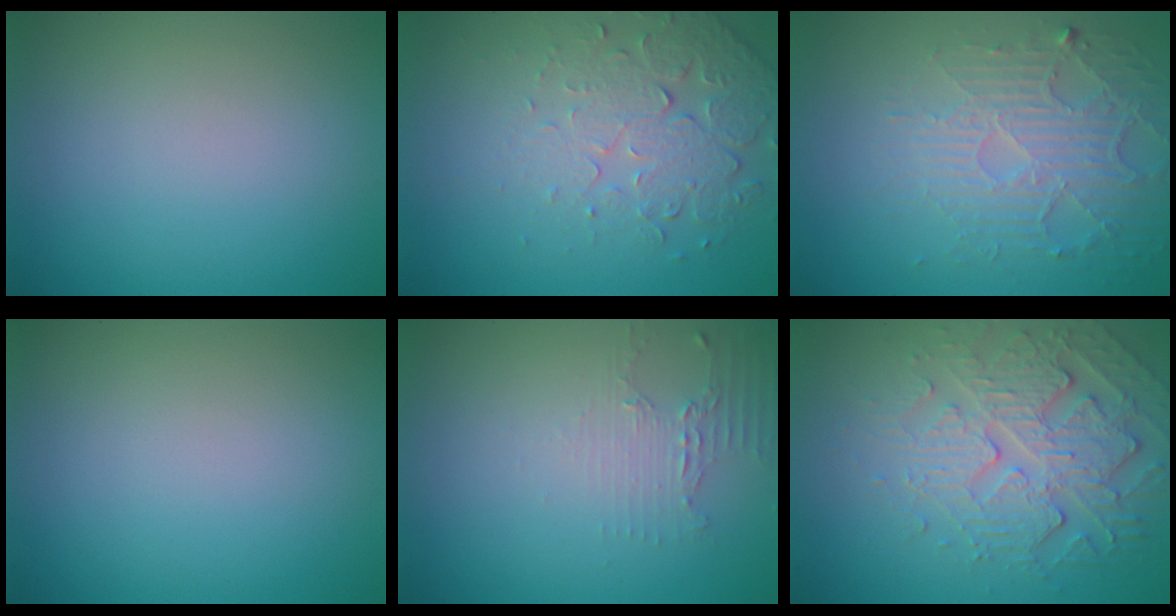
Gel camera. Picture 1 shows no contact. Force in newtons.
{"total": 4.9, "press": 3.4, "slide": 3.6}
{"total": 5.1, "press": 3.5, "slide": 3.7}
{"total": 0.0}
{"total": 2.2, "press": 1.5, "slide": 1.5}
{"total": 5.6, "press": 4.6, "slide": 3.2}